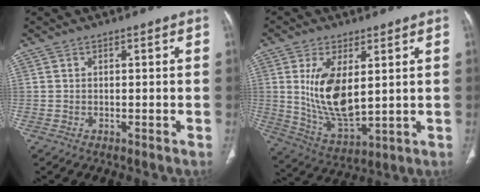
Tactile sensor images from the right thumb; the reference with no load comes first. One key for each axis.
{"total": 12.7, "fx": 2.5, "fy": 6.1, "fz": 10.9, "tx": -0.199, "ty": -0.026, "tz": 0.065}